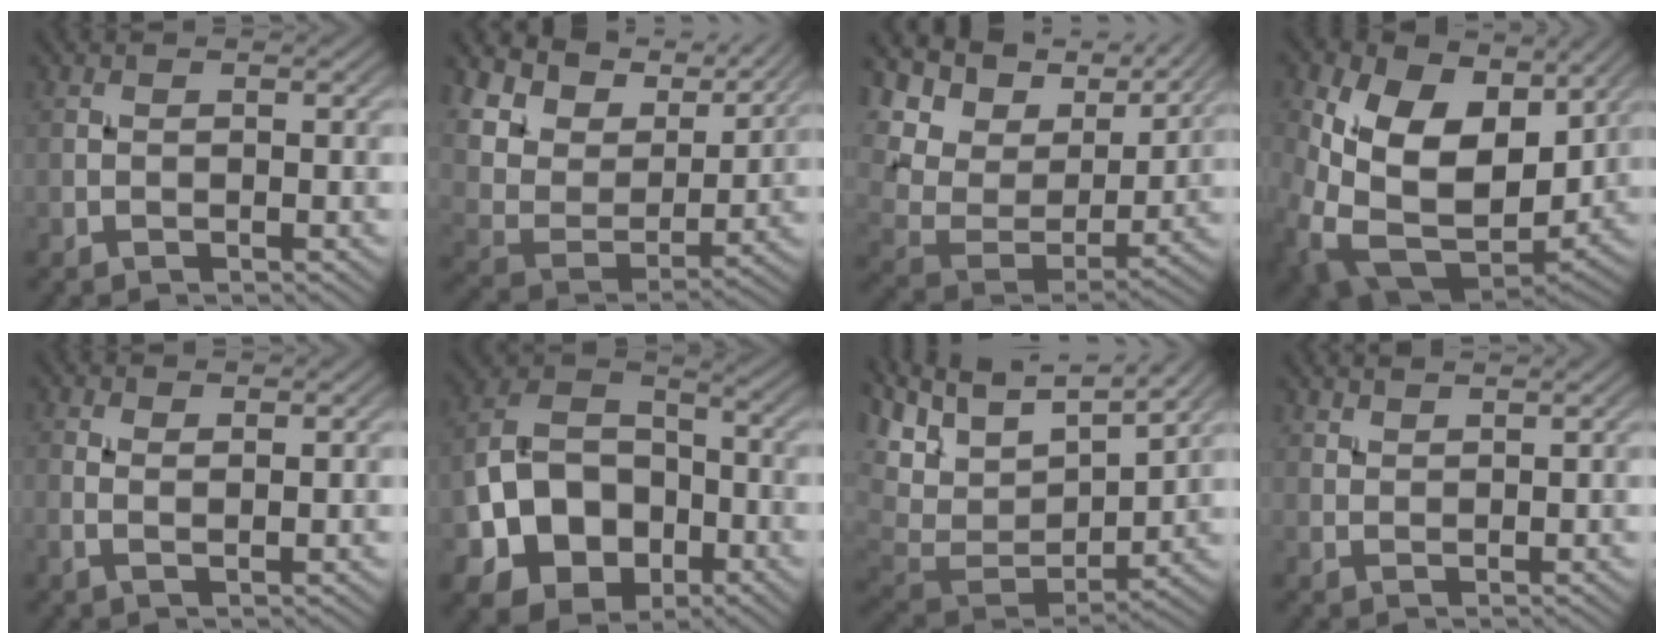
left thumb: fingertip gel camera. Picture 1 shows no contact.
{"total": 12.8, "force": [8.9, 6.3, 6.7], "torque": [-0.192, 0.014, 0.143]}
{"total": 14.0, "force": [8.7, 7.5, 7.9], "torque": [-0.211, 0.014, 0.149]}
{"total": 16.8, "force": [2.3, 12.0, 11.5], "torque": [-0.250, -0.038, 0.064]}
{"total": 1.8, "force": [1.0, 0.5, 1.4], "torque": [-0.030, -0.001, 0.019]}
{"total": 12.2, "force": [-4.1, 8.8, 7.3], "torque": [-0.160, -0.018, -0.086]}
{"total": 12.0, "force": [5.6, 6.1, 8.7], "torque": [-0.214, 0.013, 0.104]}
{"total": 2.3, "force": [2.1, 0.5, 0.8], "torque": [-0.015, -0.005, 0.044]}